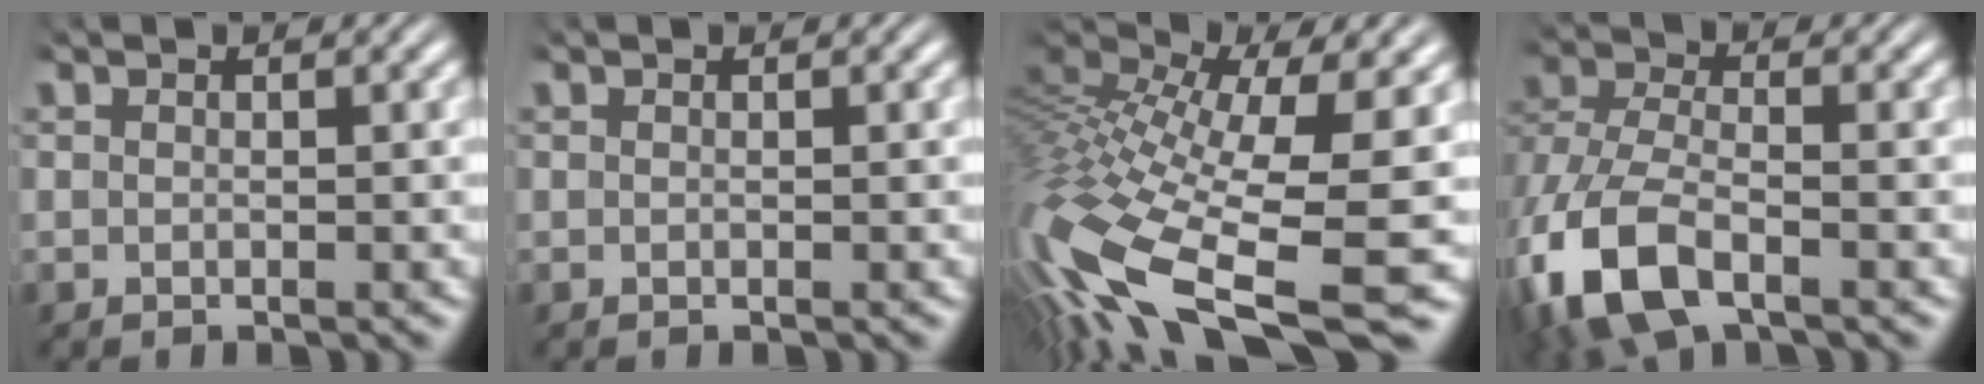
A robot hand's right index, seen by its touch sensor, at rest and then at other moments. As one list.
[{"total": 0.0}, {"total": 10.5, "force": [-4.1, 4.9, 8.3], "torque": [-0.194, -0.061, -0.038]}, {"total": 7.0, "force": [-2.6, 4.2, 5.0], "torque": [-0.138, -0.042, -0.021]}]